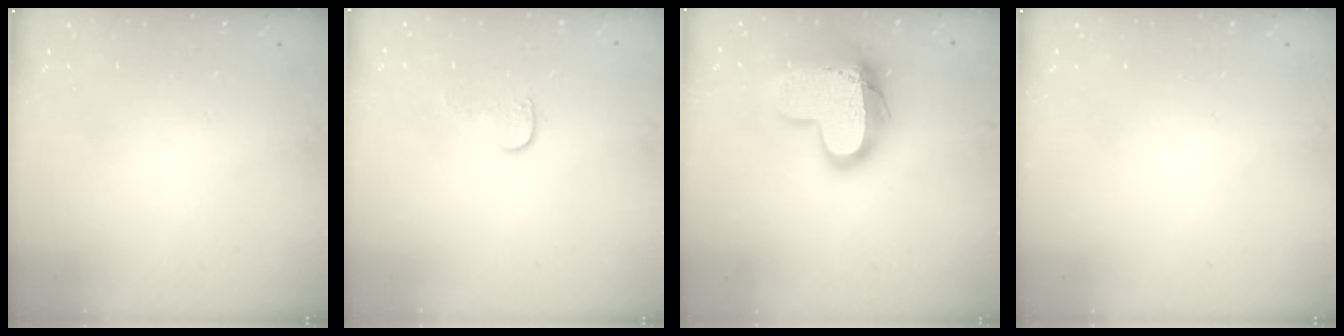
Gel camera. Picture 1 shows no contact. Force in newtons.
{"total": 6.9, "press": 6.9, "slide": 0.5}
{"total": 17.4, "press": 17.3, "slide": 1.5}
{"total": 0.0}